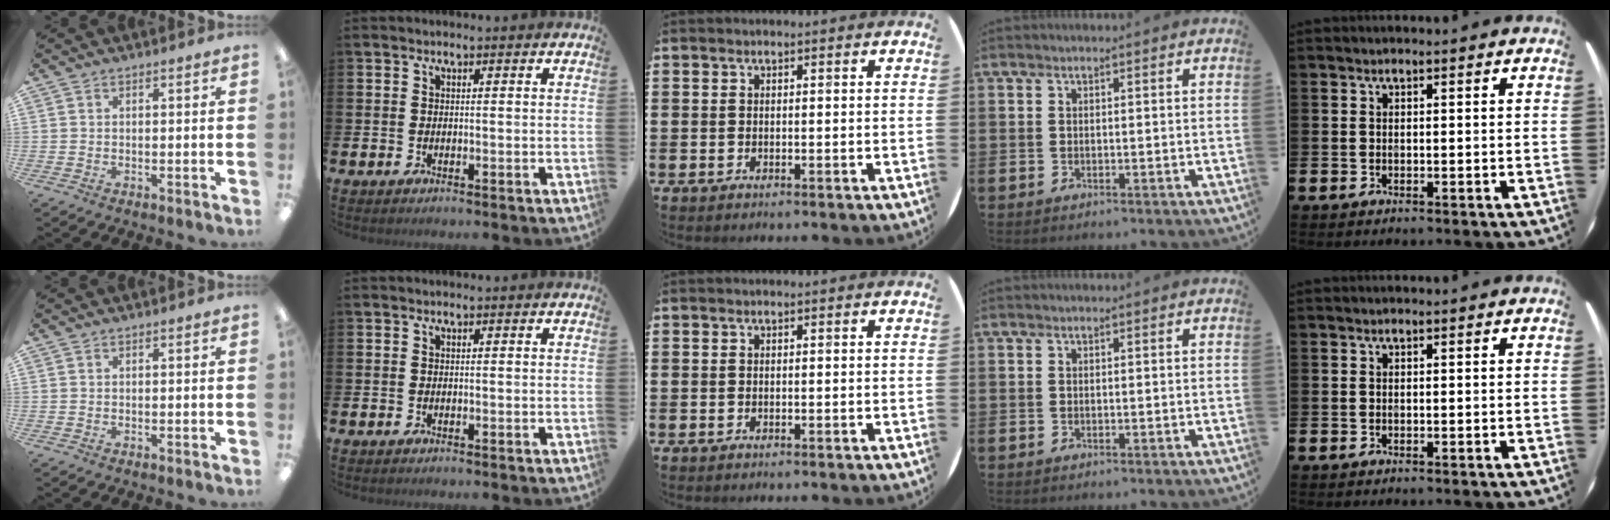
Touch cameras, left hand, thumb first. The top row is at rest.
{}